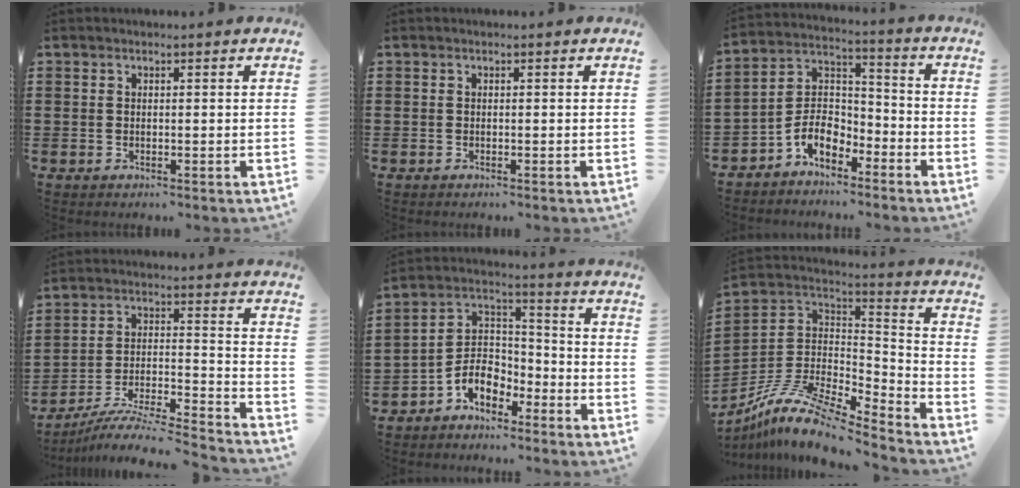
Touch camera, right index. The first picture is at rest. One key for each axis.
{"total": 0.0}
{"total": 6.6, "fx": -4.1, "fy": 4.0, "fz": 3.2, "tx": -0.085, "ty": 0.000, "tz": -0.087}
{"total": 7.2, "fx": -6.8, "fy": -0.2, "fz": 2.6, "tx": -0.044, "ty": -0.010, "tz": -0.136}
{"total": 6.7, "fx": -4.2, "fy": 4.3, "fz": 3.0, "tx": -0.082, "ty": 0.003, "tz": -0.088}
{"total": 11.9, "fx": -9.5, "fy": 3.1, "fz": 6.5, "tx": -0.136, "ty": 0.016, "tz": -0.186}